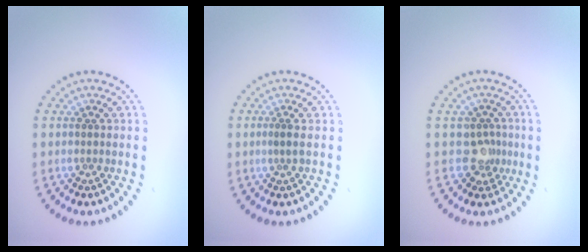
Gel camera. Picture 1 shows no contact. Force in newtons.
{"total": 0.7, "press": 0.3, "slide": 0.6}
{"total": 2.1, "press": 1.5, "slide": 1.4}